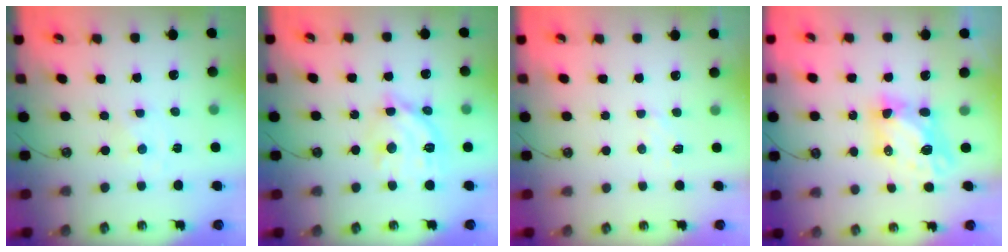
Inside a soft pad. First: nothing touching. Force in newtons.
{"total": 13.5, "press": 13.5, "slide": 1.2}
{"total": 5.8, "press": 5.8, "slide": 0.7}
{"total": 7.3, "press": 7.3, "slide": 0.6}